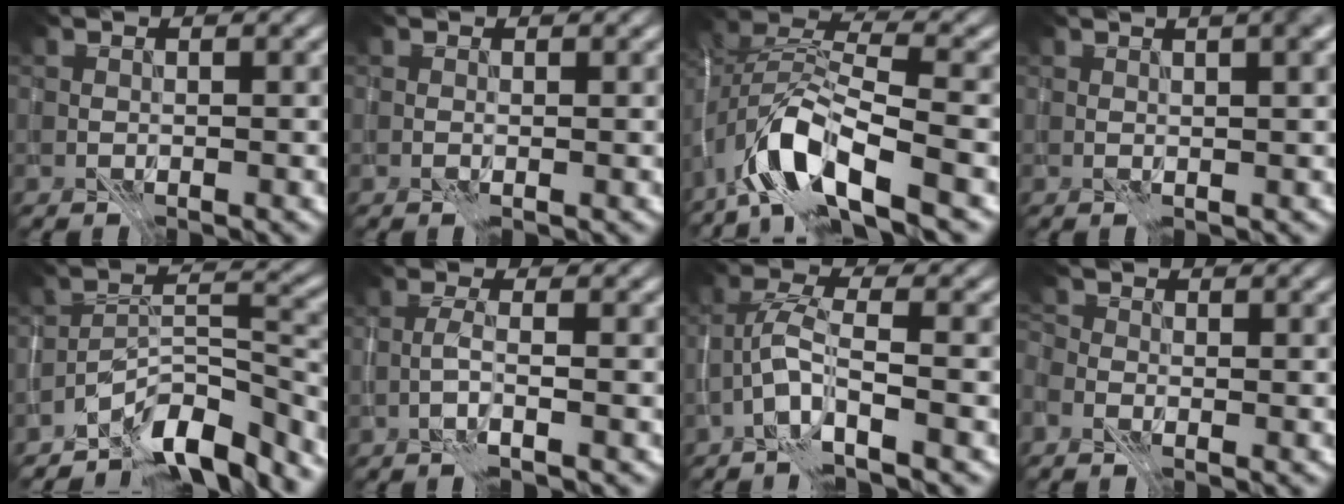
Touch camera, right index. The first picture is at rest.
{"total": 0.5, "force": [0.4, 0.0, 0.3], "torque": [-0.006, 0.003, 0.005]}
{"total": 8.3, "force": [-4.3, 3.3, 6.2], "torque": [-0.120, 0.005, -0.091]}
{"total": 5.2, "force": [2.1, 2.2, 4.3], "torque": [-0.021, 0.032, -0.004]}
{"total": 8.5, "force": [-6.3, 3.3, 4.7], "torque": [-0.053, 0.002, -0.116]}
{"total": 1.5, "force": [-0.2, 0.2, 1.5], "torque": [-0.030, 0.009, -0.016]}
{"total": 3.9, "force": [-1.7, 0.9, 3.4], "torque": [-0.068, 0.008, -0.042]}
{"total": 1.6, "force": [-1.2, 0.7, 0.8], "torque": [-0.018, -0.002, -0.020]}